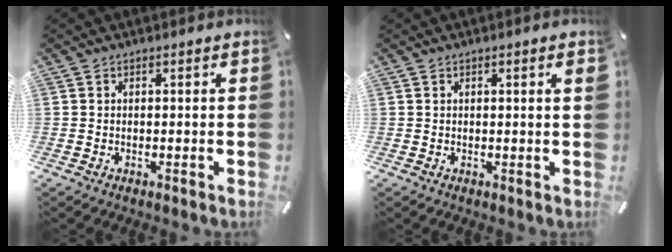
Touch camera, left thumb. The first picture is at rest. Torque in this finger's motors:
{"motor_torque": [0.07, -0.27, -0.02, 0.31, 0.00]}